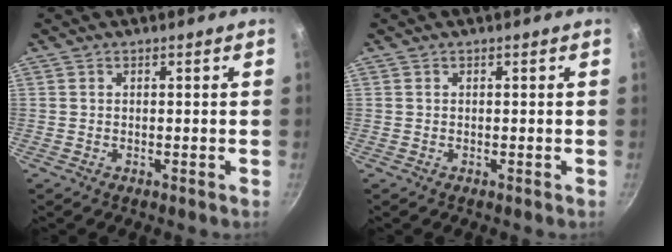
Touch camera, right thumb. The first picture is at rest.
{"total": 0.0}